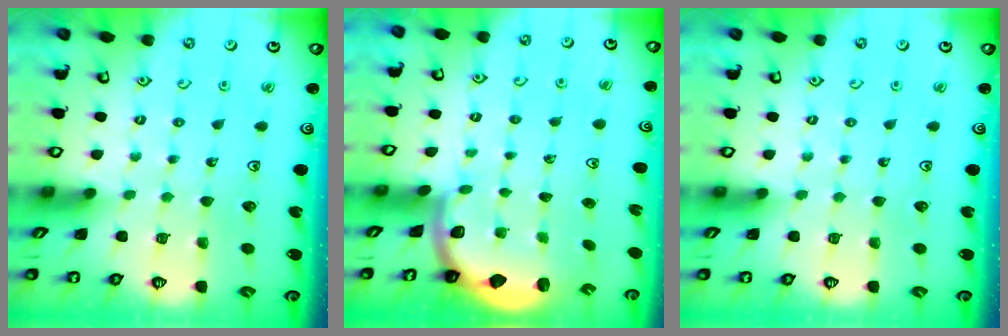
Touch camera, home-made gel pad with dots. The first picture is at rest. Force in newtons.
{"total": 2.0, "press": 2.0, "slide": 0.5}
{"total": 0.0}